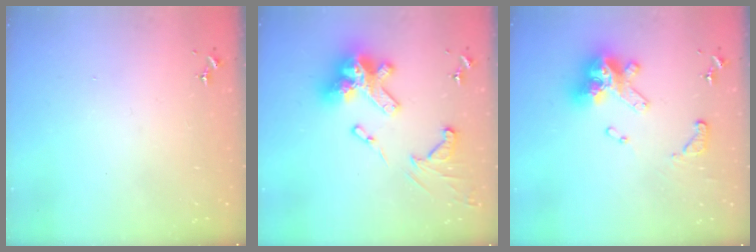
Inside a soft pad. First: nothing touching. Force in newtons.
{"total": 21.8, "press": 21.8, "slide": 1.7}
{"total": 17.0, "press": 17.0, "slide": 1.5}